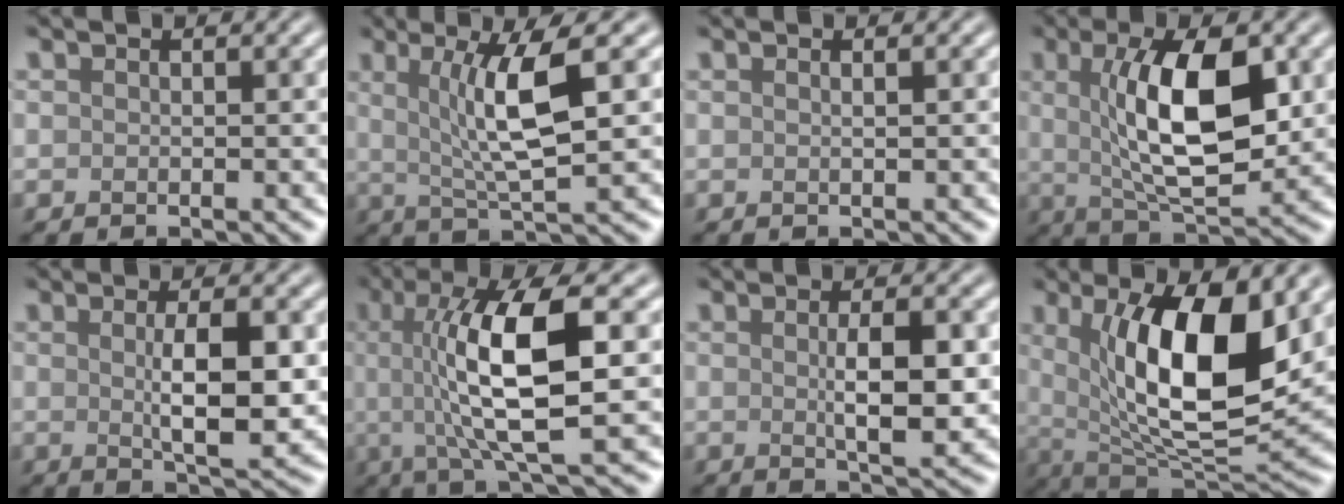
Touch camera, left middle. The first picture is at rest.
{"total": 6.3, "force": [1.3, 1.2, 6.0], "torque": [-0.110, 0.001, 0.028]}
{"total": 1.1, "force": [0.5, 0.5, 0.9], "torque": [-0.003, -0.003, -0.003]}
{"total": 9.1, "force": [1.4, 3.2, 8.4], "torque": [-0.142, -0.006, 0.027]}
{"total": 5.5, "force": [0.1, 1.4, 5.4], "torque": [-0.088, -0.003, 0.005]}
{"total": 10.0, "force": [0.8, 2.7, 9.6], "torque": [-0.162, 0.003, 0.018]}
{"total": 4.7, "force": [0.0, 1.1, 4.6], "torque": [-0.076, -0.002, 0.002]}
{"total": 12.1, "force": [2.5, 4.5, 10.9], "torque": [-0.172, -0.010, 0.046]}